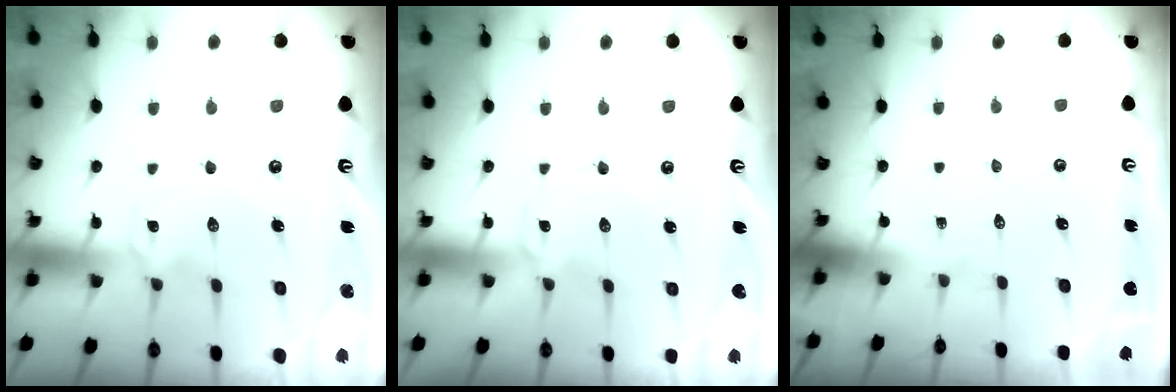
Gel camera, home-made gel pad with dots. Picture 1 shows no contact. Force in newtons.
{"total": 0.5, "press": 0.4, "slide": 0.2}
{"total": 0.0}